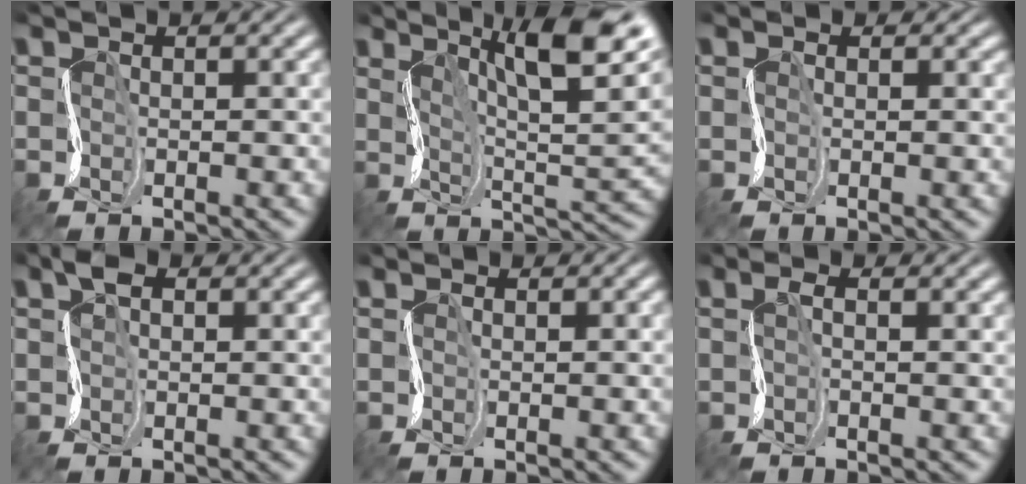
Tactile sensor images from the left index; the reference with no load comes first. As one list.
[{"total": 10.4, "force": [5.9, 3.0, 8.1], "torque": [-0.113, 0.011, 0.093]}, {"total": 1.2, "force": [0.4, 1.0, -0.6], "torque": [0.022, 0.004, 0.003]}, {"total": 1.8, "force": [1.2, 1.4, 0.2], "torque": [0.004, 0.012, 0.015]}, {"total": 1.0, "force": [0.1, 0.9, -0.5], "torque": [0.016, 0.003, 0.003]}, {"total": 0.7, "force": [0.5, 0.5, 0.2], "torque": [-0.001, 0.010, 0.004]}]